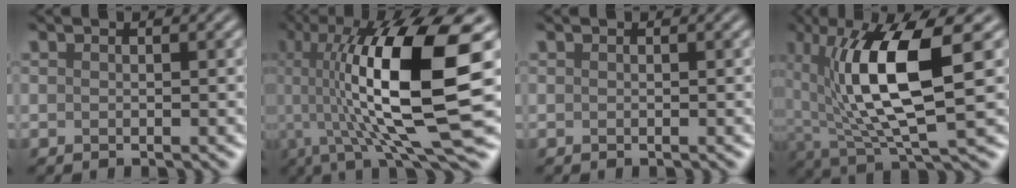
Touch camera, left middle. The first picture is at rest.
{"total": 14.5, "force": [2.1, 3.7, 13.9], "torque": [-0.234, 0.001, 0.046]}
{"total": 0.0}
{"total": 9.6, "force": [1.5, 2.6, 9.2], "torque": [-0.165, -0.003, 0.039]}